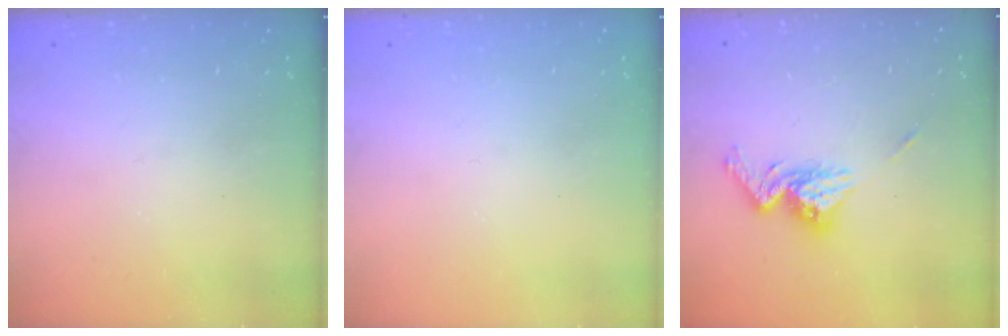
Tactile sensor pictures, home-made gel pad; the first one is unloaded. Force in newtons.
{"total": 0.0}
{"total": 11.2, "press": 11.1, "slide": 0.9}